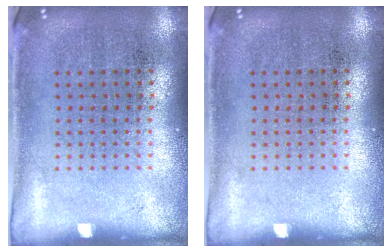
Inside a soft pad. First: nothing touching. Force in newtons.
{"total": 0.0}